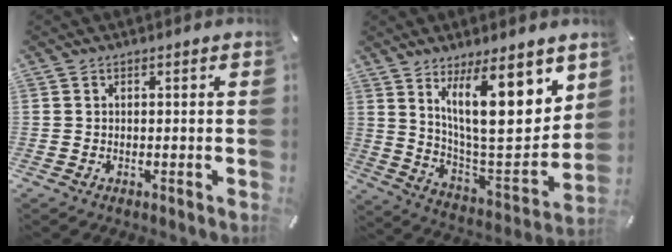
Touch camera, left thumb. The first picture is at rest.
{"total": 19.8, "force": [10.1, 6.8, 15.6], "torque": [-0.250, -0.065, 0.162]}